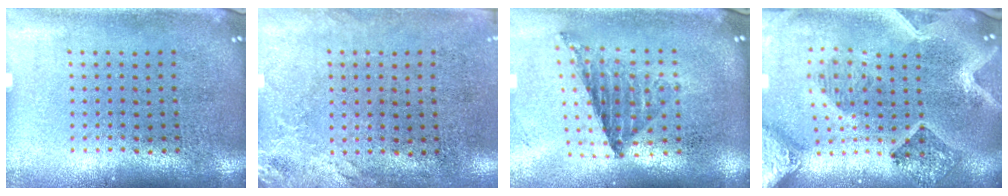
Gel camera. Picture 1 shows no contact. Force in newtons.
{"total": 2.5, "press": 2.1, "slide": 1.5}
{"total": 0.8, "press": 0.8, "slide": 0.1}
{"total": 2.9, "press": 2.6, "slide": 1.3}